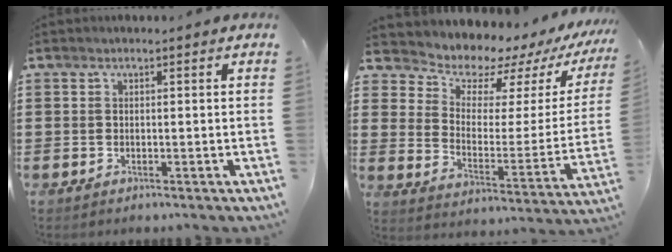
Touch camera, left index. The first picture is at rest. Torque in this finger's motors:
{"motor_torque": [2.02, -0.12, 0.45, 0.01]}